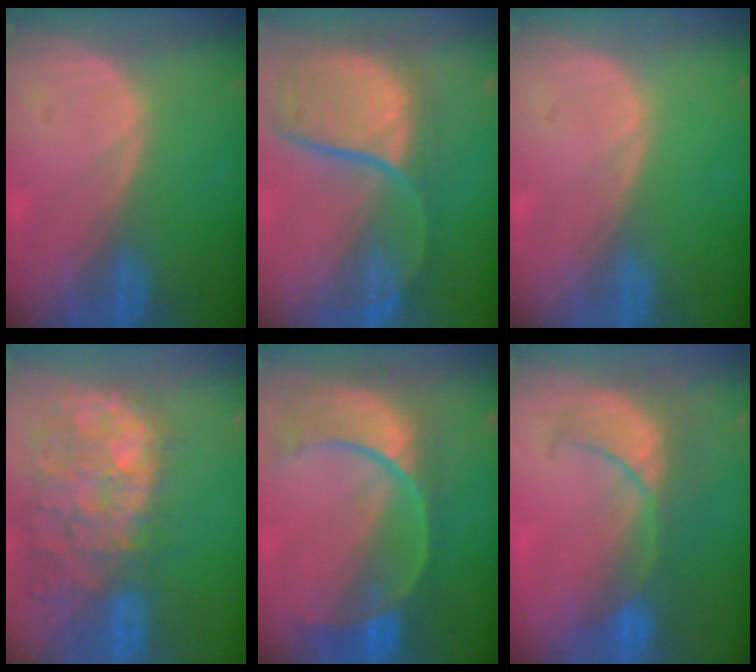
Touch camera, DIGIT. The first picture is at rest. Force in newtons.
{"total": 11.4, "press": 9.7, "slide": 5.9}
{"total": 0.0}
{"total": 14.1, "press": 11.6, "slide": 8.1}
{"total": 11.0, "press": 9.3, "slide": 6.0}
{"total": 8.0, "press": 7.8, "slide": 1.6}